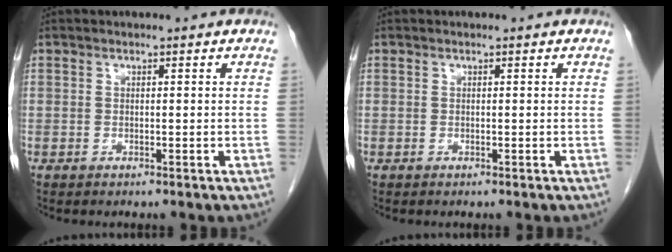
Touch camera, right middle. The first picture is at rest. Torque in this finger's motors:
{"motor_torque": [-0.01, 0.01, 0.00, 0.00]}